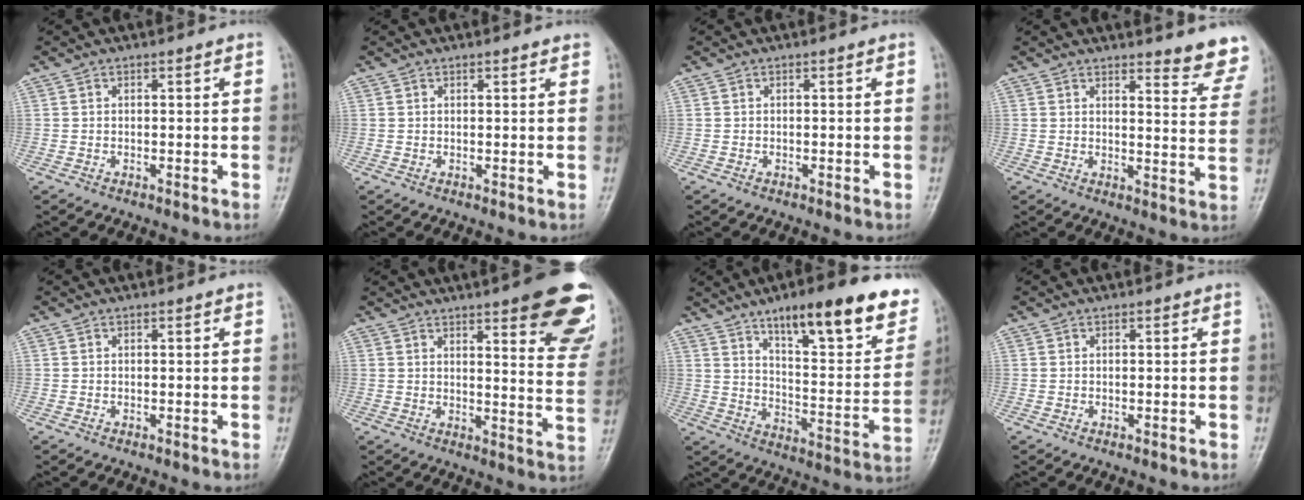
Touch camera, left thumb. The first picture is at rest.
{"total": 1.1, "force": [0.9, 0.2, 0.7], "torque": [-0.005, -0.001, 0.010]}
{"total": 0.0}
{"total": 8.7, "force": [8.0, 1.7, 3.1], "torque": [-0.006, -0.063, 0.077]}
{"total": 0.0}
{"total": 19.4, "force": [11.5, 4.8, 14.9], "torque": [-0.152, -0.053, 0.132]}
{"total": 22.8, "force": [14.2, 6.5, 16.6], "torque": [-0.194, -0.056, 0.213]}
{"total": 0.0}